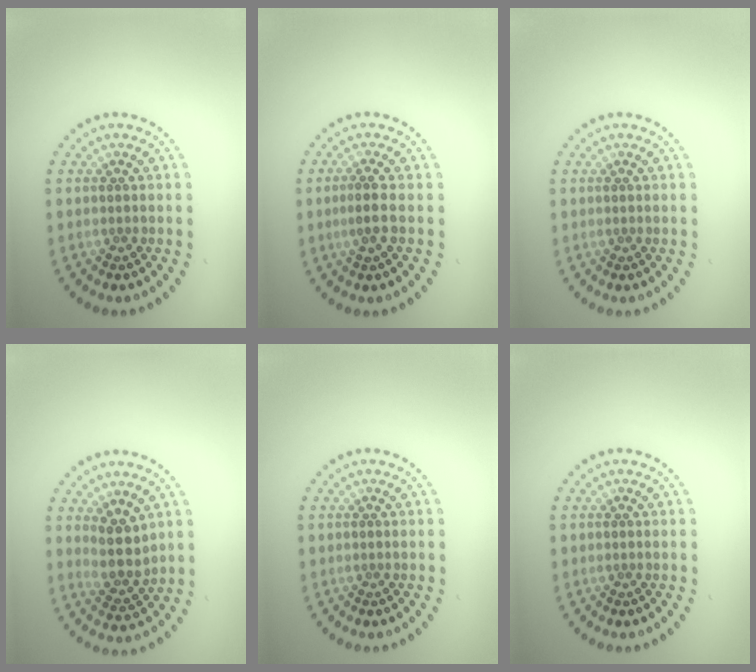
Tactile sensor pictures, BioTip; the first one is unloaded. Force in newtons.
{"total": 1.7, "press": 1.5, "slide": 0.8}
{"total": 0.0}
{"total": 3.0, "press": 2.5, "slide": 1.6}
{"total": 0.0}
{"total": 0.0}